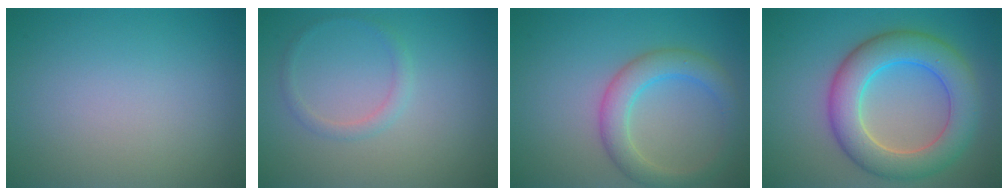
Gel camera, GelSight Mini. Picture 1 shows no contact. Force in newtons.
{"total": 1.3, "press": 1.3, "slide": 0.0}
{"total": 3.9, "press": 3.9, "slide": 0.2}
{"total": 7.4, "press": 7.3, "slide": 0.5}